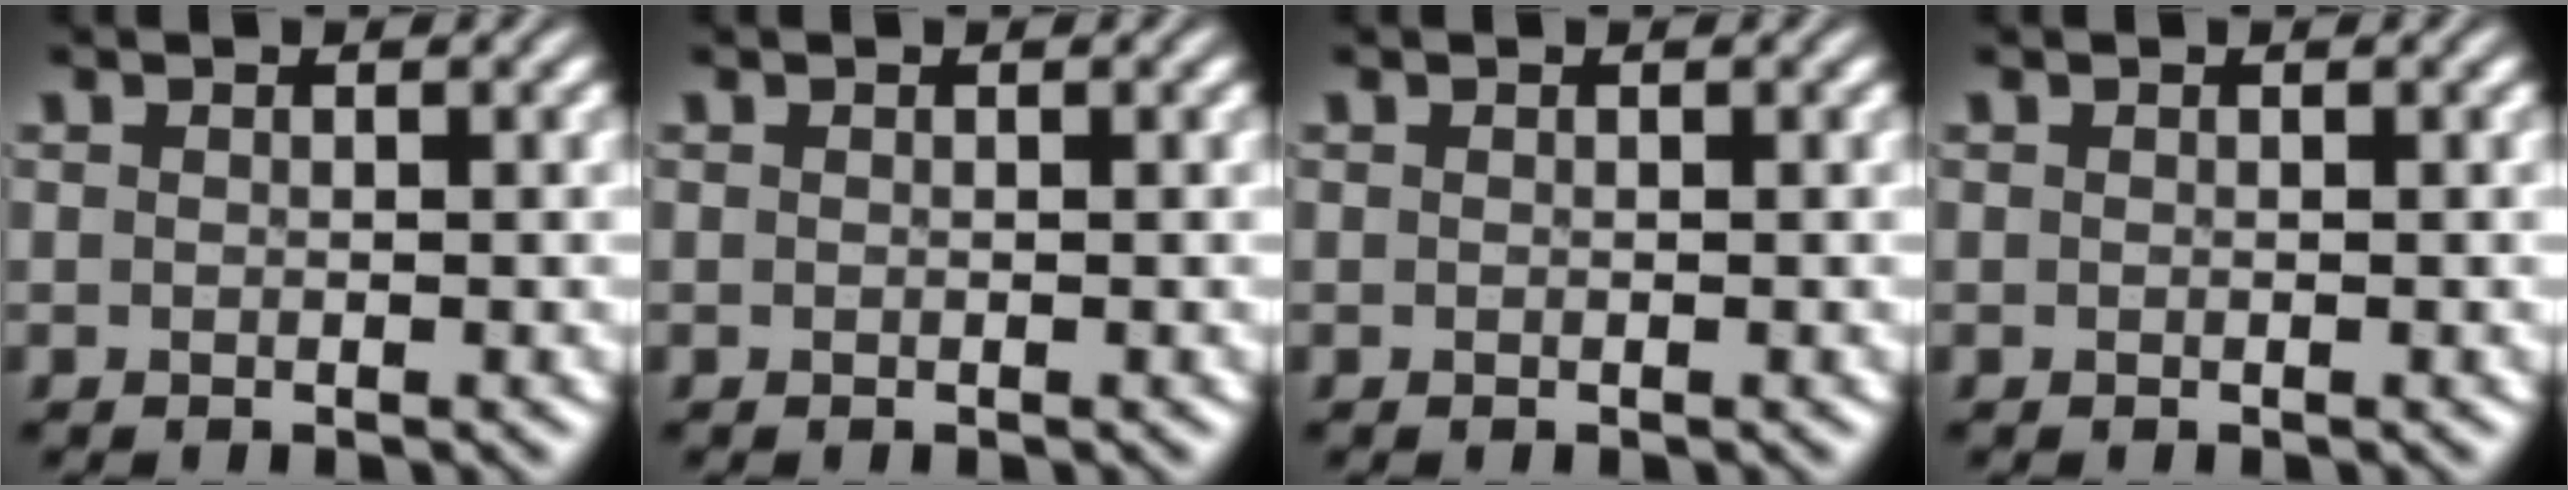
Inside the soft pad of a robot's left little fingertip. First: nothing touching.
{"total": 0.0}
{"total": 0.0}
{"total": 0.0}